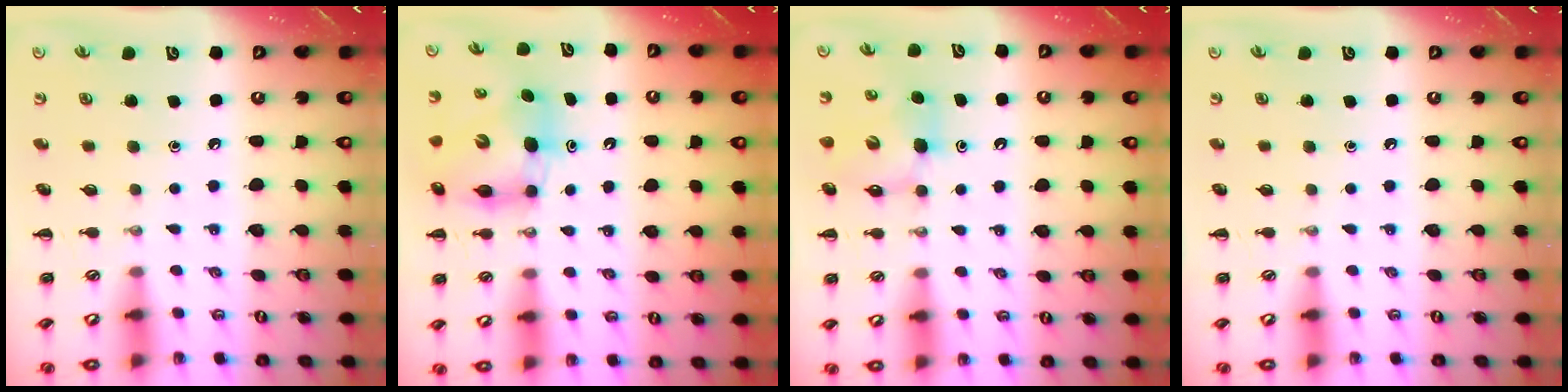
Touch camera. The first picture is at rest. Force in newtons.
{"total": 6.8, "press": 6.7, "slide": 1.3}
{"total": 6.0, "press": 5.9, "slide": 0.9}
{"total": 0.0}